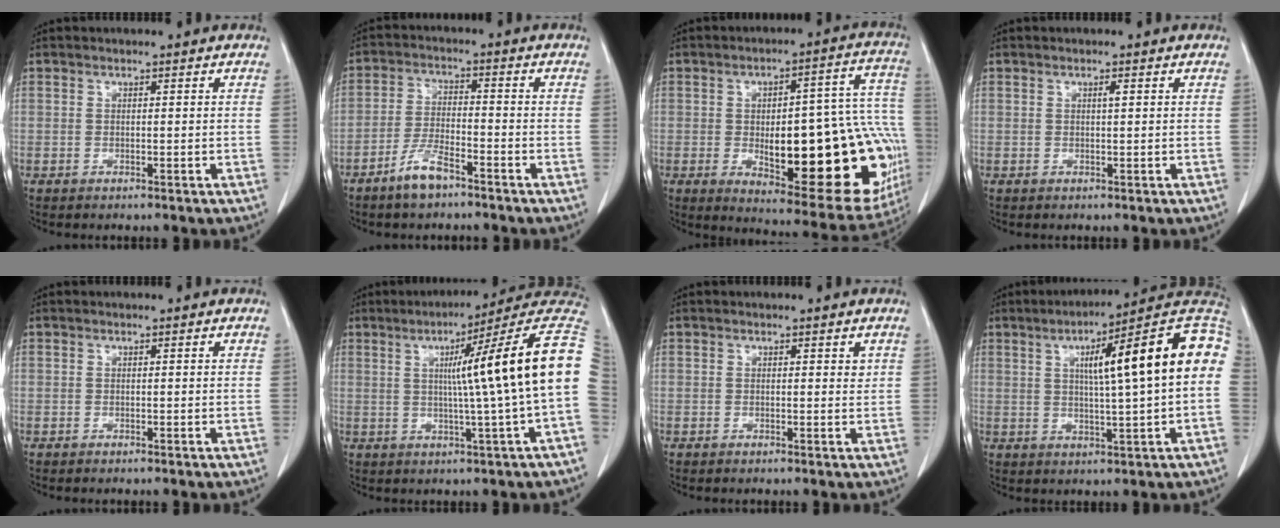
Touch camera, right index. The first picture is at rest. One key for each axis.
{"total": 5.7, "fx": -4.2, "fy": 1.4, "fz": 3.6, "tx": -0.081, "ty": -0.003, "tz": -0.079}
{"total": 27.5, "fx": -5.0, "fy": 8.1, "fz": 25.8, "tx": -0.253, "ty": 0.023, "tz": -0.043}
{"total": 0.7, "fx": 0.2, "fy": 0.0, "fz": 0.6, "tx": -0.013, "ty": 0.001, "tz": 0.004}
{"total": 0.0}
{"total": 16.8, "fx": 1.9, "fy": -2.0, "fz": 16.6, "tx": -0.207, "ty": 0.022, "tz": 0.013}
{"total": 0.8, "fx": 0.5, "fy": 0.4, "fz": 0.5, "tx": -0.001, "ty": -0.002, "tz": 0.004}
{"total": 17.7, "fx": 3.0, "fy": 0.9, "fz": 17.4, "tx": -0.233, "ty": 0.035, "tz": 0.031}